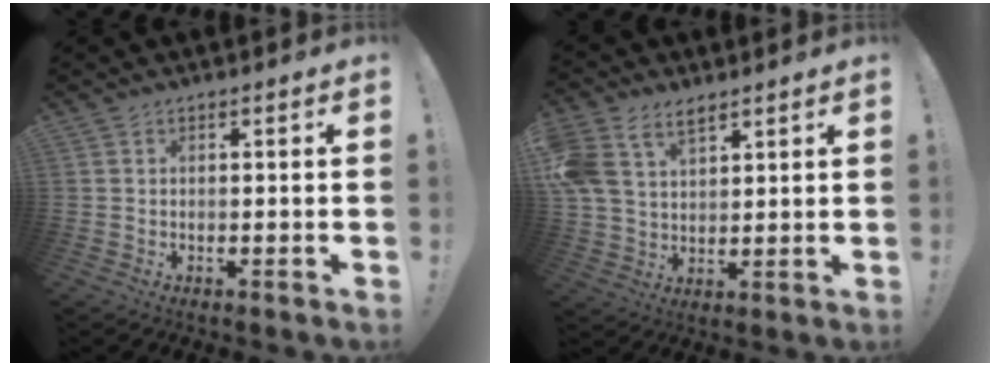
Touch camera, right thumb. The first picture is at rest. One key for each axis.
{"total": 11.0, "fx": 6.7, "fy": 6.9, "fz": 5.3, "tx": -0.113, "ty": -0.023, "tz": 0.135}